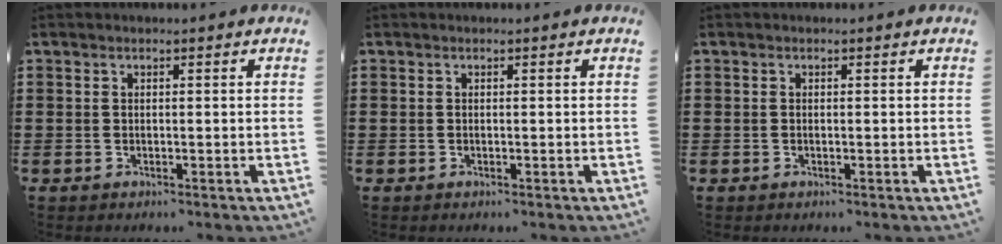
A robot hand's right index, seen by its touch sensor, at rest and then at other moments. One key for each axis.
{"total": 0.0}
{"total": 0.0}